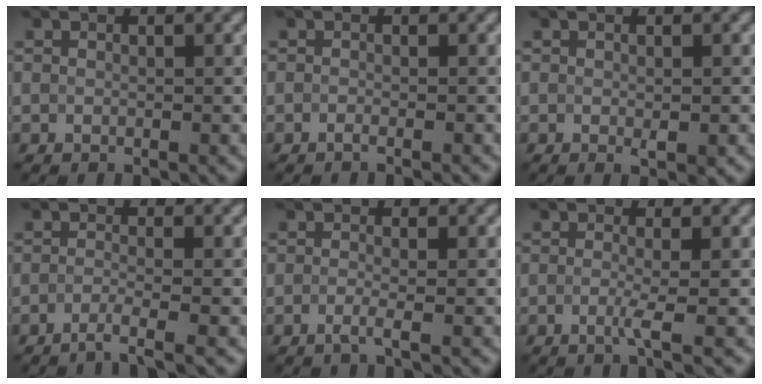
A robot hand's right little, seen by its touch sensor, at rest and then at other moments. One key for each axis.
{"total": 1.1, "fx": -1.0, "fy": 0.1, "fz": 0.3, "tx": 0.002, "ty": -0.010, "tz": -0.022}
{"total": 1.2, "fx": -0.8, "fy": 0.0, "fz": 0.9, "tx": -0.023, "ty": -0.003, "tz": -0.008}
{"total": 2.2, "fx": -2.0, "fy": -0.1, "fz": 0.9, "tx": -0.008, "ty": 0.001, "tz": -0.049}
{"total": 1.2, "fx": -1.0, "fy": 0.1, "fz": 0.6, "tx": -0.010, "ty": -0.006, "tz": -0.023}
{"total": 1.4, "fx": -0.9, "fy": 0.1, "fz": 1.1, "tx": -0.022, "ty": -0.006, "tz": -0.019}